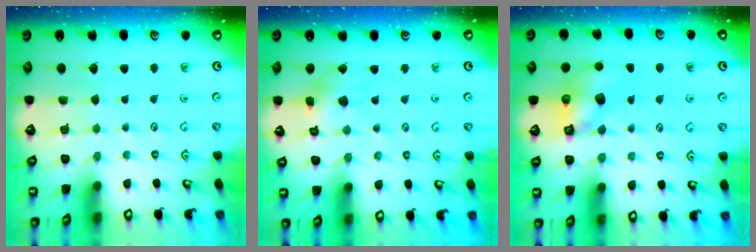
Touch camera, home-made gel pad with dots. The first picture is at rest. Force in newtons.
{"total": 6.1, "press": 6.1, "slide": 0.5}
{"total": 8.7, "press": 8.7, "slide": 0.2}